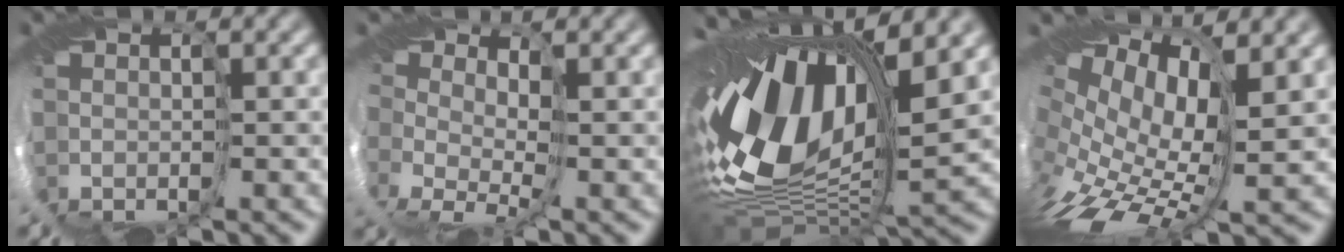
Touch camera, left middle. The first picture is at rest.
{"total": 2.6, "force": [0.2, 1.3, 2.2], "torque": [-0.047, -0.001, 0.008]}
{"total": 16.5, "force": [3.8, 7.8, 14.1], "torque": [-0.280, 0.011, 0.065]}
{"total": 10.2, "force": [1.4, 5.8, 8.3], "torque": [-0.176, -0.027, 0.056]}